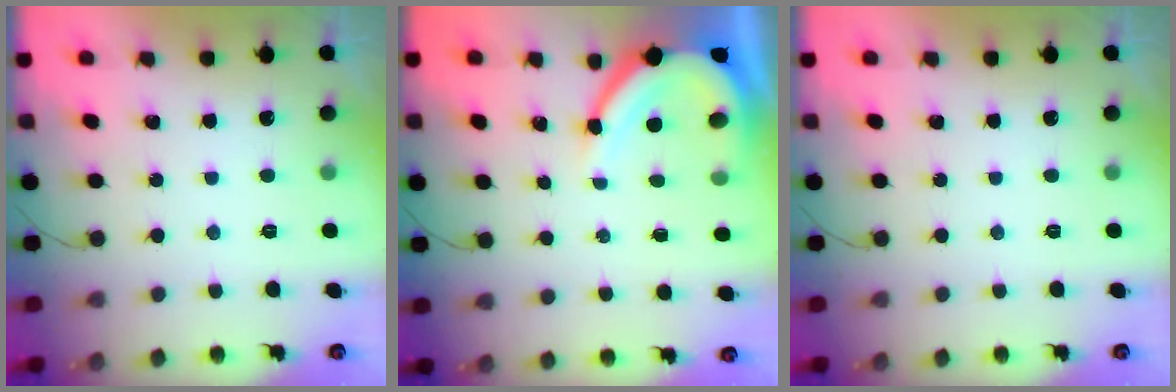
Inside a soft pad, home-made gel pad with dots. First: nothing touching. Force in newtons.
{"total": 10.3, "press": 10.2, "slide": 1.1}
{"total": 0.0}